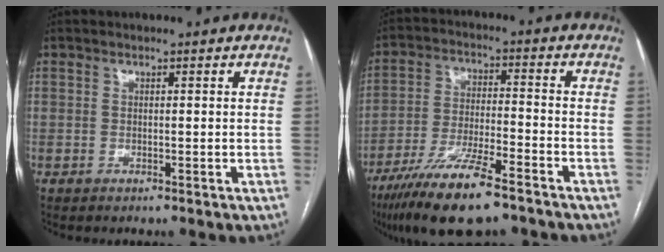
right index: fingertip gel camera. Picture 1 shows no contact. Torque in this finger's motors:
{"motor_torque": [0.95, -1.18, 0.81, 0.21]}